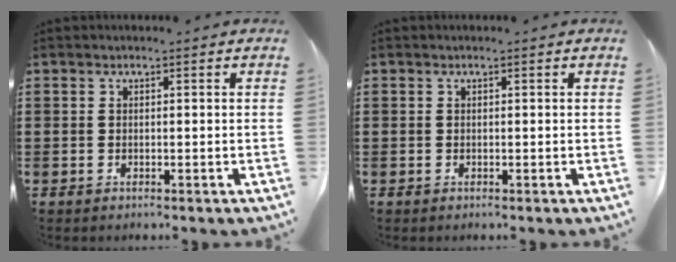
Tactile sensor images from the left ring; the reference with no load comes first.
{"total": 0.0}